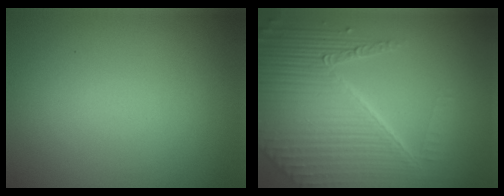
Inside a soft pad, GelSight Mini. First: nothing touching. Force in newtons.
{"total": 8.7, "press": 5.8, "slide": 6.5}